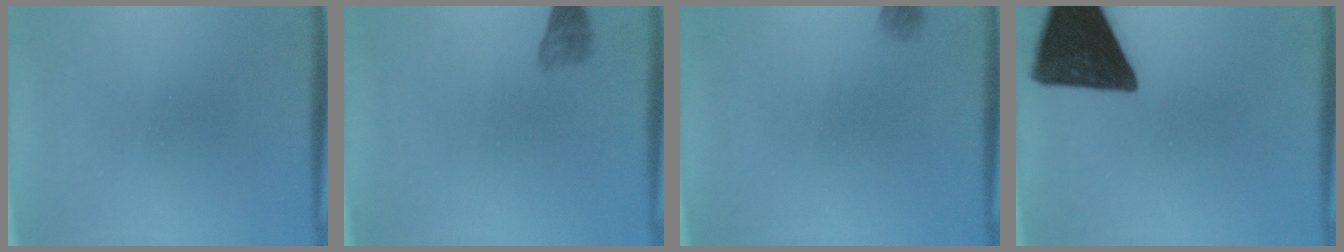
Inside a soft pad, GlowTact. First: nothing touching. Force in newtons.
{"total": 2.4}
{"total": 1.1}
{"total": 16.4}